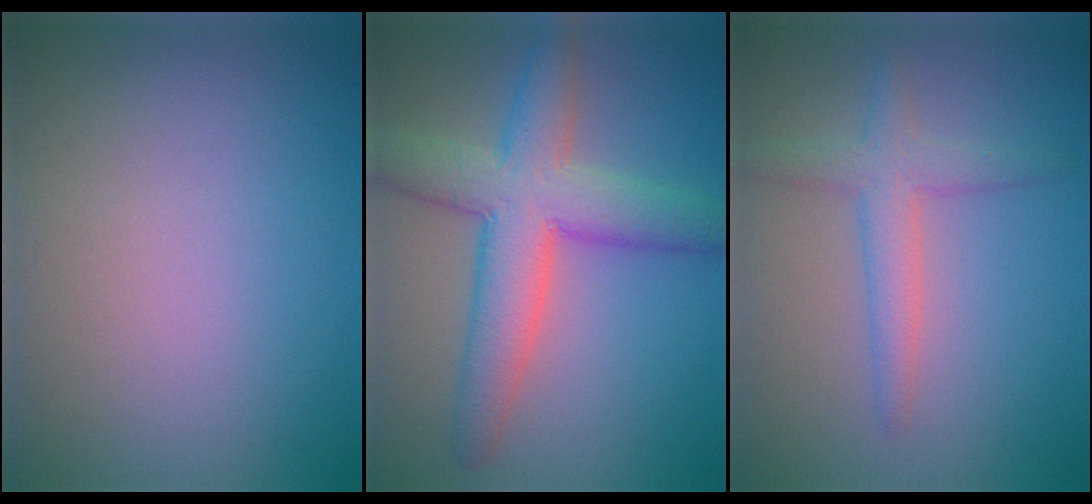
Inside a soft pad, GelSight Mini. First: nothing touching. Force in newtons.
{"total": 7.3, "press": 7.3, "slide": 0.4}
{"total": 2.9, "press": 2.9, "slide": 0.2}